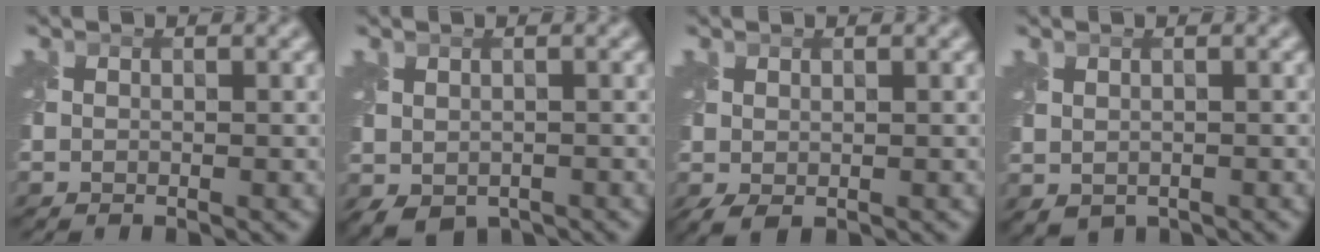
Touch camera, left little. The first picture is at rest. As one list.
[{"total": 2.5, "force": [-1.2, 1.7, 1.4], "torque": [-0.030, -0.006, -0.012]}, {"total": 1.3, "force": [0.0, 0.8, 1.0], "torque": [-0.033, -0.001, 0.005]}, {"total": 0.9, "force": [0.2, 0.8, 0.4], "torque": [-0.013, 0.000, 0.012]}]